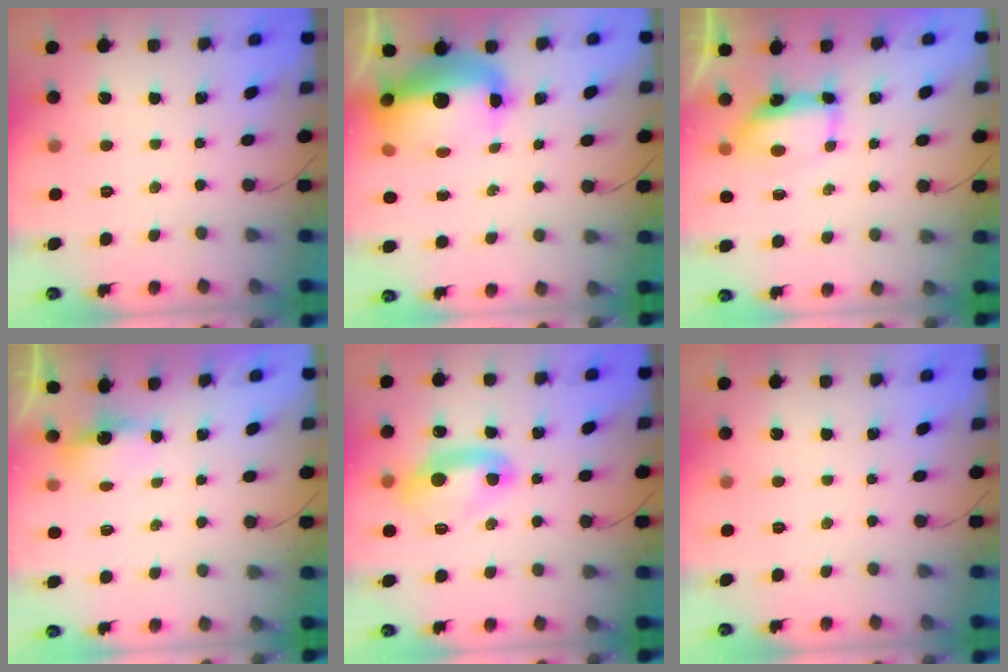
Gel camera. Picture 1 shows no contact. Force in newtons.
{"total": 15.9, "press": 15.4, "slide": 3.8}
{"total": 7.1, "press": 7.1, "slide": 0.5}
{"total": 3.6, "press": 3.5, "slide": 1.0}
{"total": 14.4, "press": 10.9, "slide": 9.5}
{"total": 0.0}